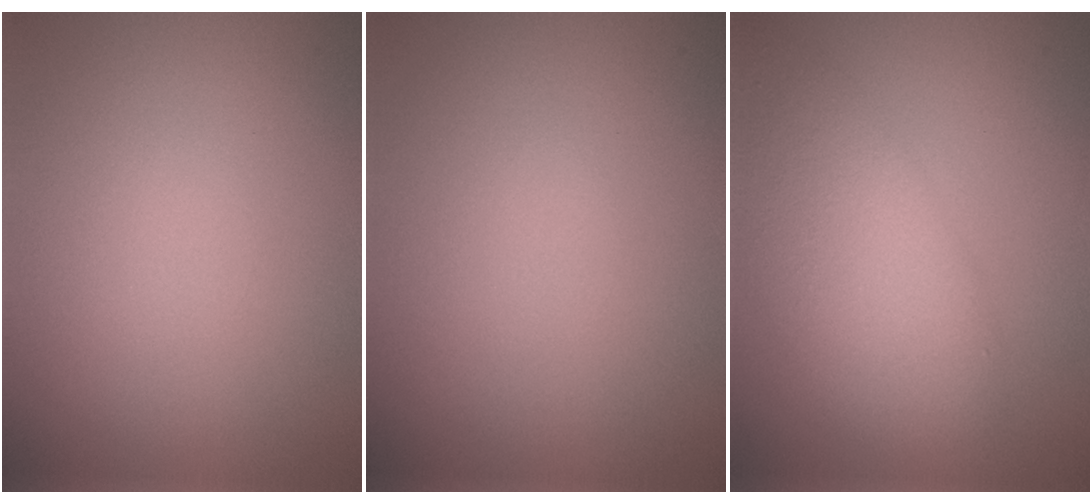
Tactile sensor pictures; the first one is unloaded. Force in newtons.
{"total": 0.0}
{"total": 7.6, "press": 7.5, "slide": 0.6}